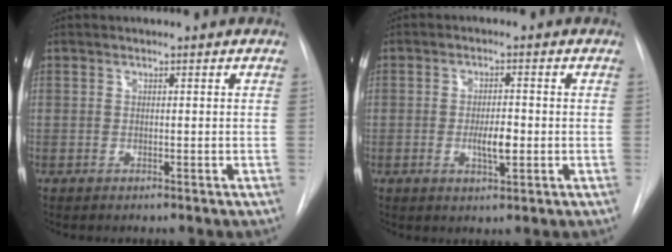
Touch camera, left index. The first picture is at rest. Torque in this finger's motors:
{"motor_torque": [0.80, 0.08, 0.15, 0.07]}